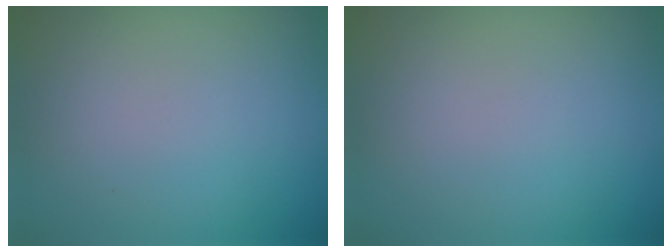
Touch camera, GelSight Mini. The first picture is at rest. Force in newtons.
{"total": 0.0}